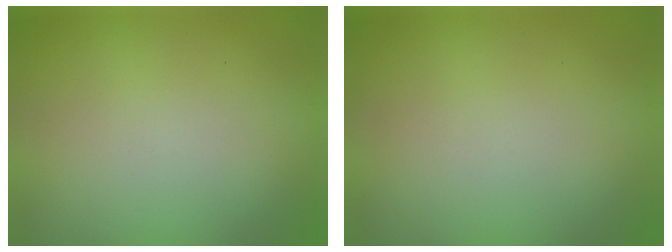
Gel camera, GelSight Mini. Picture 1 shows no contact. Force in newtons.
{"total": 0.0}